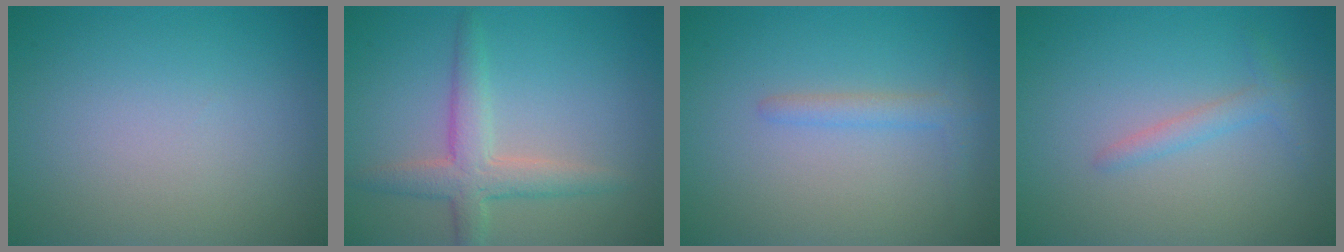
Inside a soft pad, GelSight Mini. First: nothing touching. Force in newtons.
{"total": 3.6, "press": 3.6, "slide": 0.2}
{"total": 1.6, "press": 1.6, "slide": 0.1}
{"total": 1.4, "press": 1.4, "slide": 0.1}